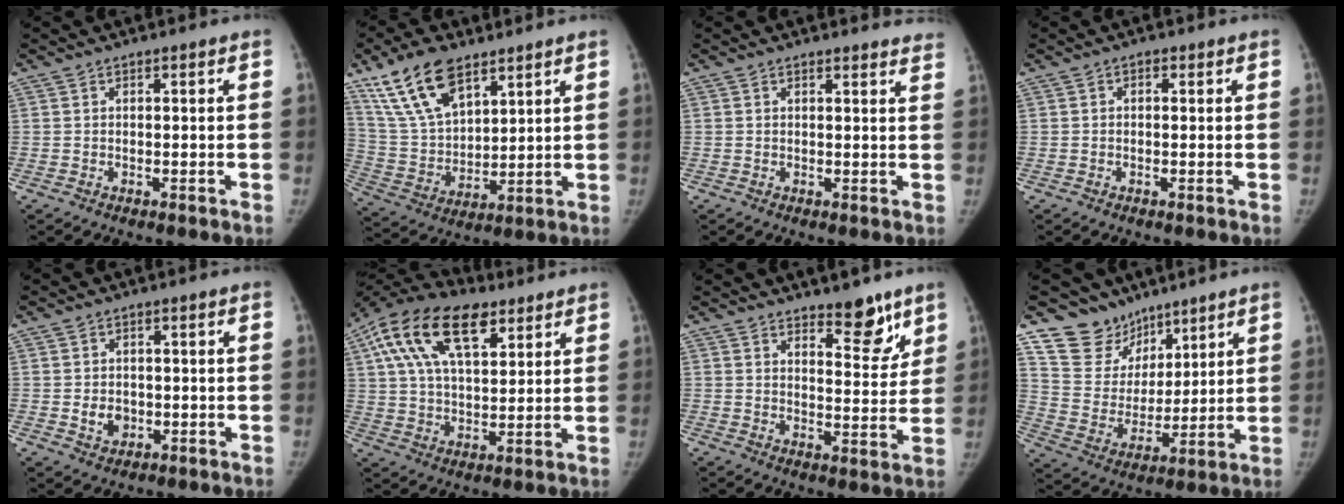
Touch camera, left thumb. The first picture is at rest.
{"total": 15.7, "force": [9.9, 7.7, 9.5], "torque": [-0.156, -0.036, 0.201]}
{"total": 5.6, "force": [5.5, 1.1, 0.5], "torque": [0.024, -0.025, 0.033]}
{"total": 0.9, "force": [0.2, 0.7, 0.5], "torque": [0.000, 0.002, -0.002]}
{"total": 3.9, "force": [-0.7, 3.2, 2.1], "torque": [-0.022, 0.003, -0.004]}
{"total": 20.4, "force": [9.7, 10.3, 14.7], "torque": [-0.262, 0.005, 0.169]}
{"total": 8.3, "force": [6.0, 3.3, 4.7], "torque": [-0.028, -0.044, 0.088]}
{"total": 12.1, "force": [9.0, 8.0, 0.5], "torque": [0.033, -0.072, 0.181]}